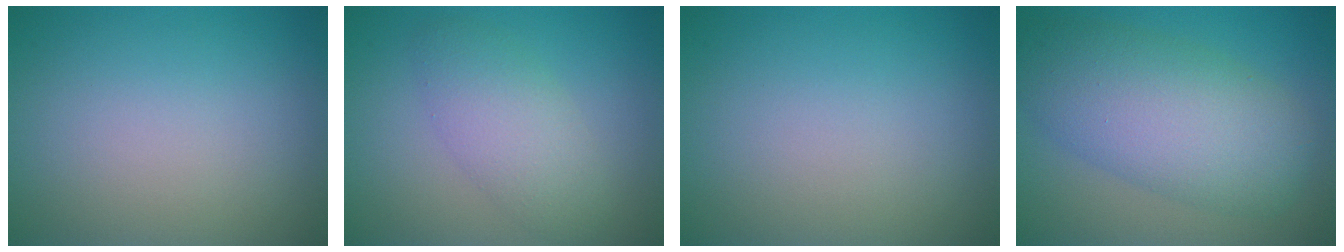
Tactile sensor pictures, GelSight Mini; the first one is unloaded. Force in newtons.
{"total": 3.8, "press": 3.8, "slide": 0.2}
{"total": 0.0}
{"total": 8.4, "press": 8.4, "slide": 0.0}